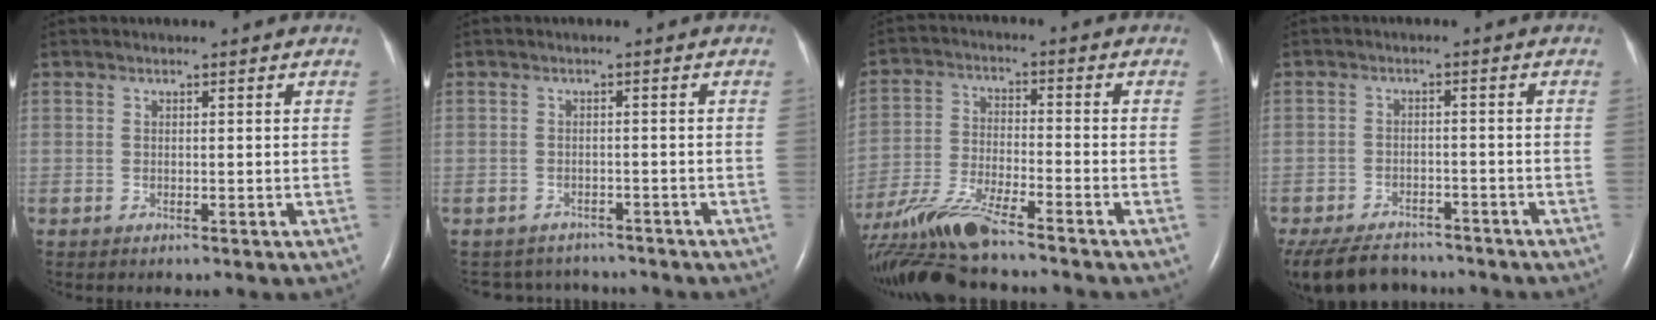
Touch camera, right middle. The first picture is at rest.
{"total": 5.8, "force": [-5.6, 1.6, 0.1], "torque": [0.000, 0.010, -0.072]}
{"total": 13.9, "force": [-12.0, 0.4, 7.0], "torque": [-0.152, -0.018, -0.221]}
{"total": 12.1, "force": [-10.3, 4.8, 4.2], "torque": [-0.098, -0.007, -0.147]}